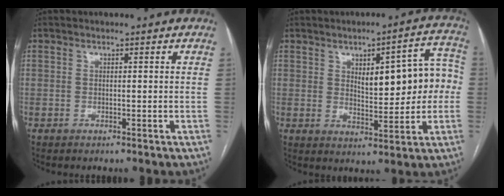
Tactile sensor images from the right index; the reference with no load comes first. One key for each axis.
{"total": 11.6, "fx": 1.3, "fy": 4.1, "fz": 10.8, "tx": -0.133, "ty": 0.033, "tz": 0.025}